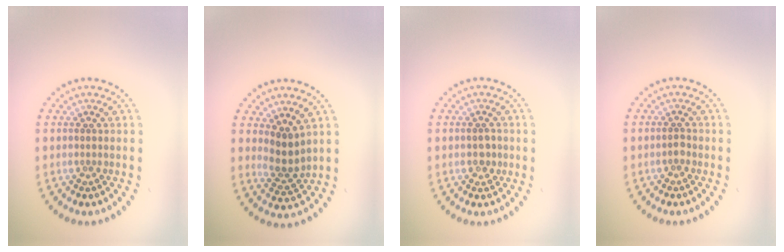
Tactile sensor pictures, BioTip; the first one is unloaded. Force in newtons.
{"total": 2.6, "press": 2.0, "slide": 1.7}
{"total": 1.3, "press": 1.3, "slide": 0.0}
{"total": 0.6, "press": 0.5, "slide": 0.3}